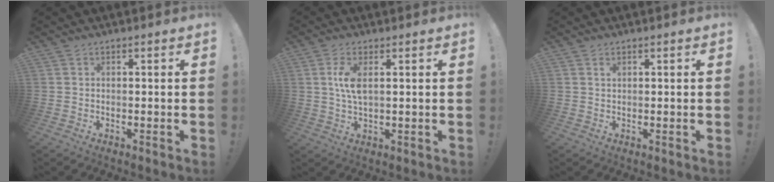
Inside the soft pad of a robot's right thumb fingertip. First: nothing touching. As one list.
[{"total": 6.2, "force": [1.4, 2.5, 5.5], "torque": [-0.112, -0.004, 0.019]}, {"total": 0.8, "force": [0.5, 0.5, 0.4], "torque": [-0.007, 0.000, 0.010]}]